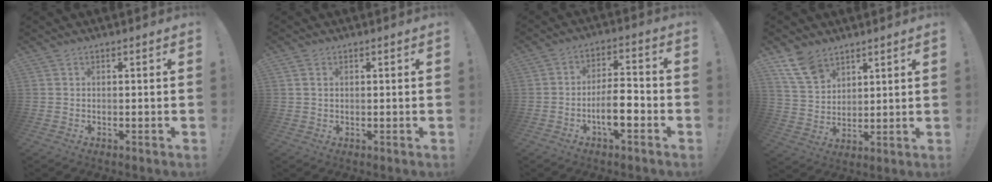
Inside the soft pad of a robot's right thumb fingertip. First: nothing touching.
{"total": 1.3, "force": [0.6, 1.0, 0.7], "torque": [-0.012, 0.003, 0.010]}
{"total": 9.3, "force": [-3.6, 3.0, 8.1], "torque": [-0.137, 0.012, -0.063]}
{"total": 10.9, "force": [7.4, 6.7, 4.5], "torque": [-0.091, -0.035, 0.147]}